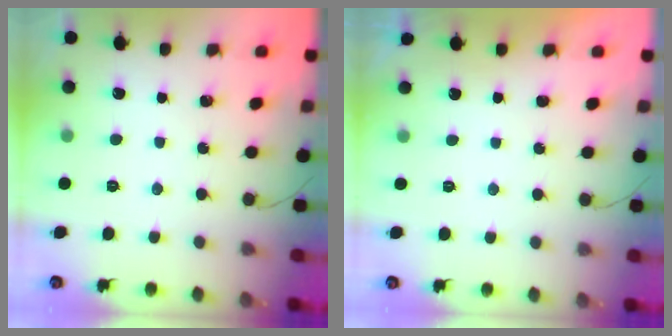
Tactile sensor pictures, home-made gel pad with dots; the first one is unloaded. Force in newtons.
{"total": 1.1, "press": 1.0, "slide": 0.5}